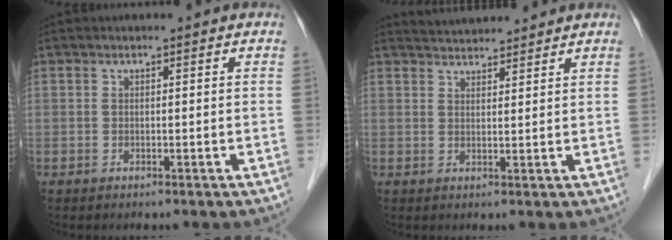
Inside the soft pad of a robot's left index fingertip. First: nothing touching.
{"total": 4.9, "force": [4.9, 0.4, 0.6], "torque": [-0.016, 0.028, 0.077]}